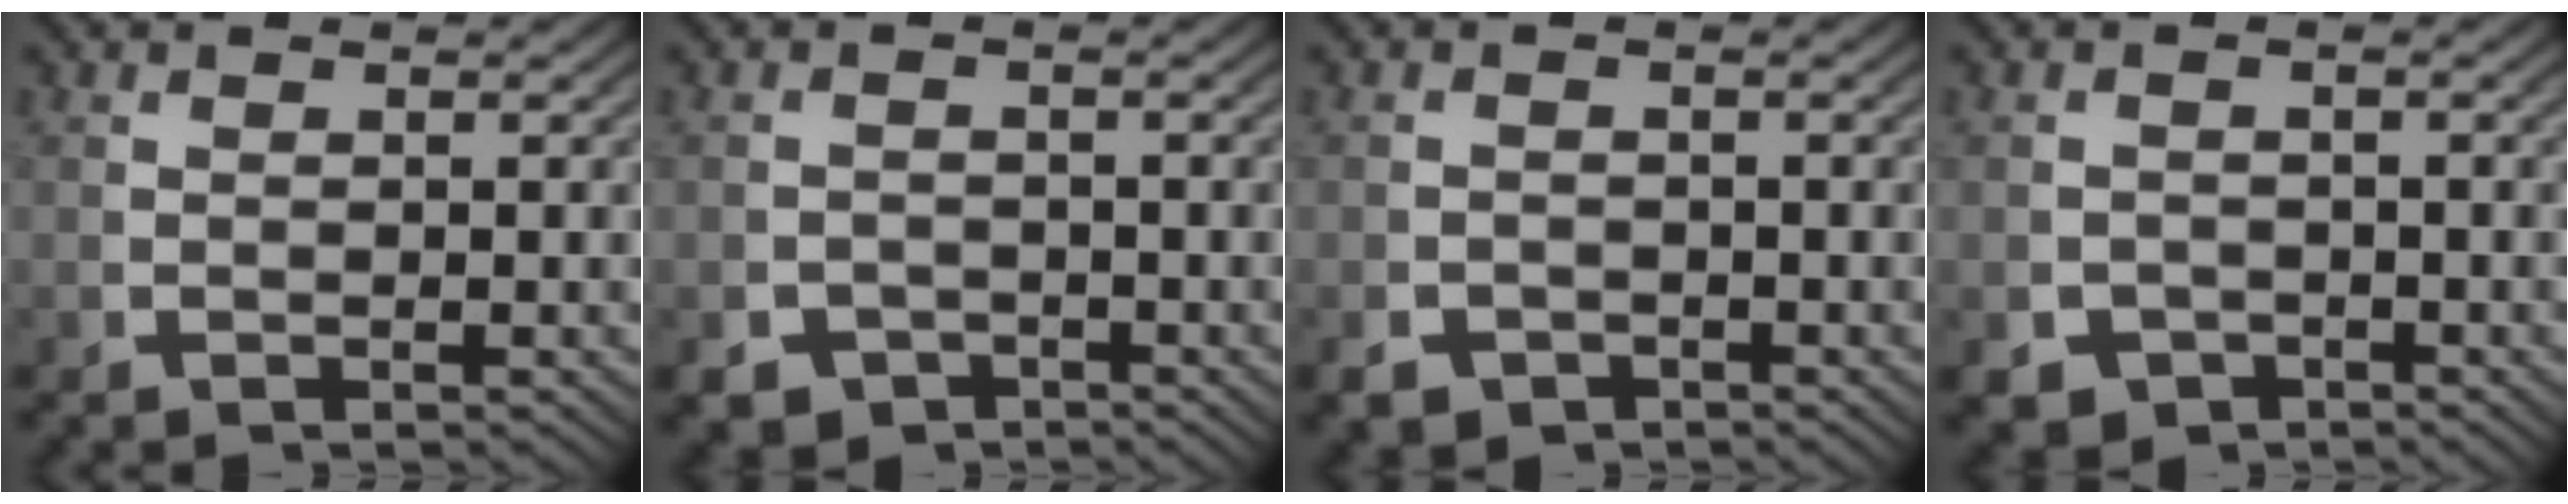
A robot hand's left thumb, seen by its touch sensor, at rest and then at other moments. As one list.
[{"total": 4.4, "force": [-3.5, 2.6, 0.9], "torque": [-0.011, -0.025, -0.052]}, {"total": 3.2, "force": [-2.5, 1.8, 0.7], "torque": [-0.011, -0.020, -0.036]}, {"total": 4.2, "force": [-3.0, 2.8, 1.1], "torque": [-0.018, -0.027, -0.041]}]